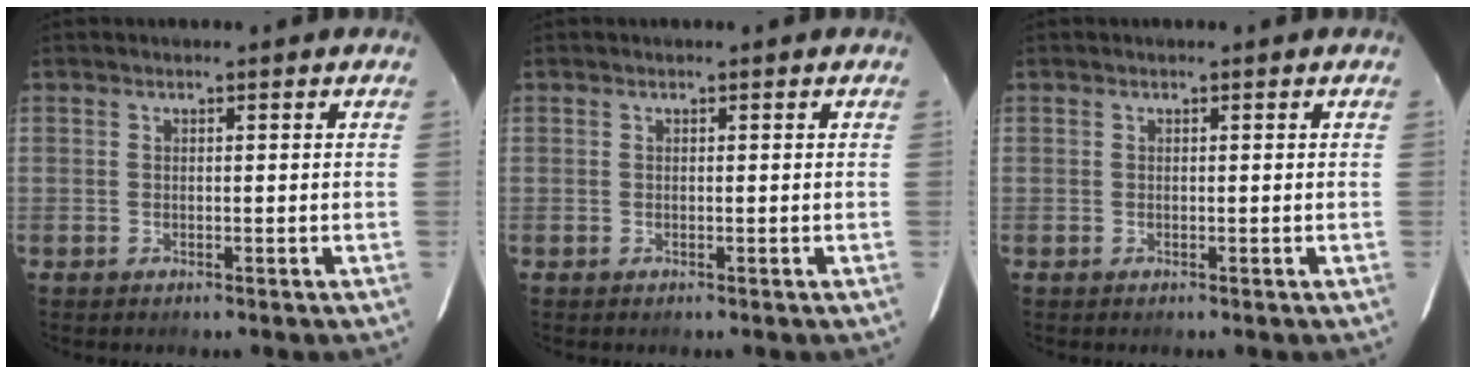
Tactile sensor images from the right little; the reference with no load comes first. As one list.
[{"total": 0.0}, {"total": 0.0}]